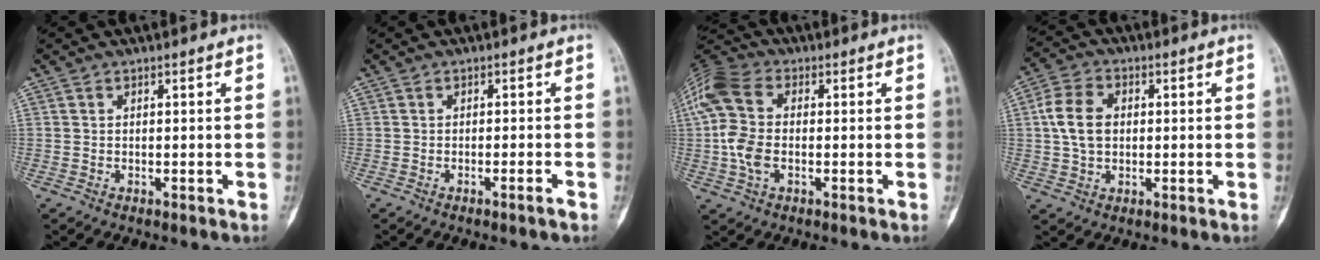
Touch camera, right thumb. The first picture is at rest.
{"total": 1.6, "force": [-1.1, -0.1, 1.2], "torque": [-0.024, 0.002, -0.016]}
{"total": 12.2, "force": [0.0, 7.7, 9.5], "torque": [-0.212, 0.020, -0.007]}
{"total": 8.5, "force": [1.0, 6.0, 5.9], "torque": [-0.102, 0.010, 0.013]}